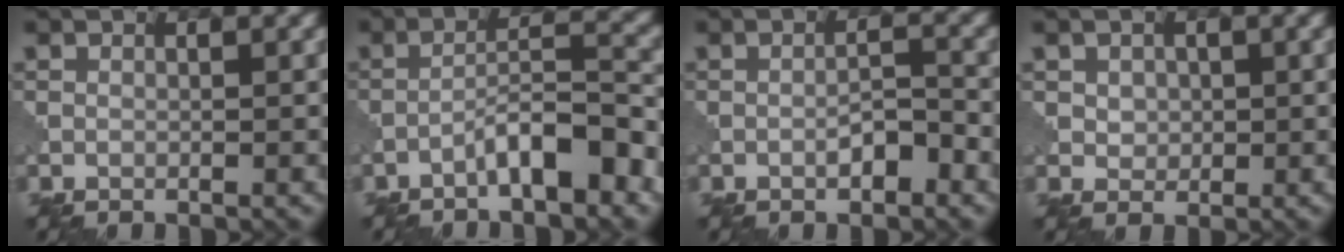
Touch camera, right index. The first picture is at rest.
{"total": 5.2, "force": [-3.2, 1.0, 4.0], "torque": [-0.064, 0.017, -0.058]}
{"total": 2.4, "force": [-1.2, 0.8, 2.0], "torque": [-0.031, 0.007, -0.022]}
{"total": 1.9, "force": [0.5, 1.6, 0.9], "torque": [-0.018, 0.000, 0.012]}